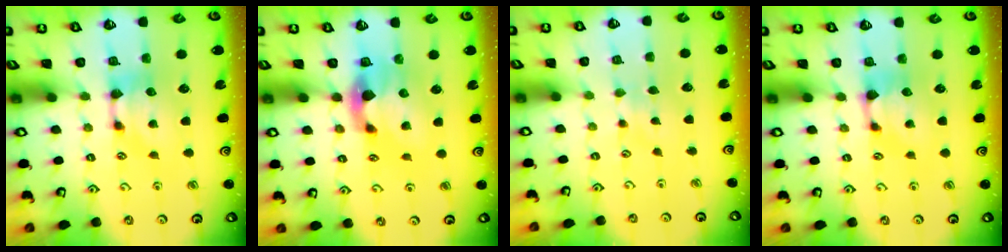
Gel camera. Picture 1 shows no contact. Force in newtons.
{"total": 3.0, "press": 2.6, "slide": 1.5}
{"total": 2.6, "press": 2.5, "slide": 0.3}
{"total": 0.9, "press": 0.7, "slide": 0.6}